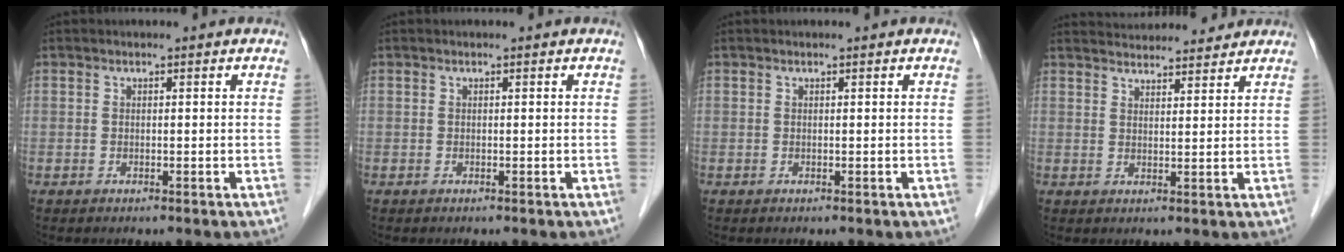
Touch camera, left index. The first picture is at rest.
{"total": 0.0}
{"total": 0.0}
{"total": 10.6, "force": [10.1, 1.8, 2.6], "torque": [-0.036, 0.023, 0.140]}